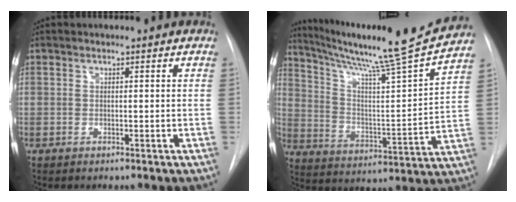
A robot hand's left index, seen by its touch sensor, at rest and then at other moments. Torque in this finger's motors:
{"motor_torque": [0.25, -0.55, 0.27, 0.13]}